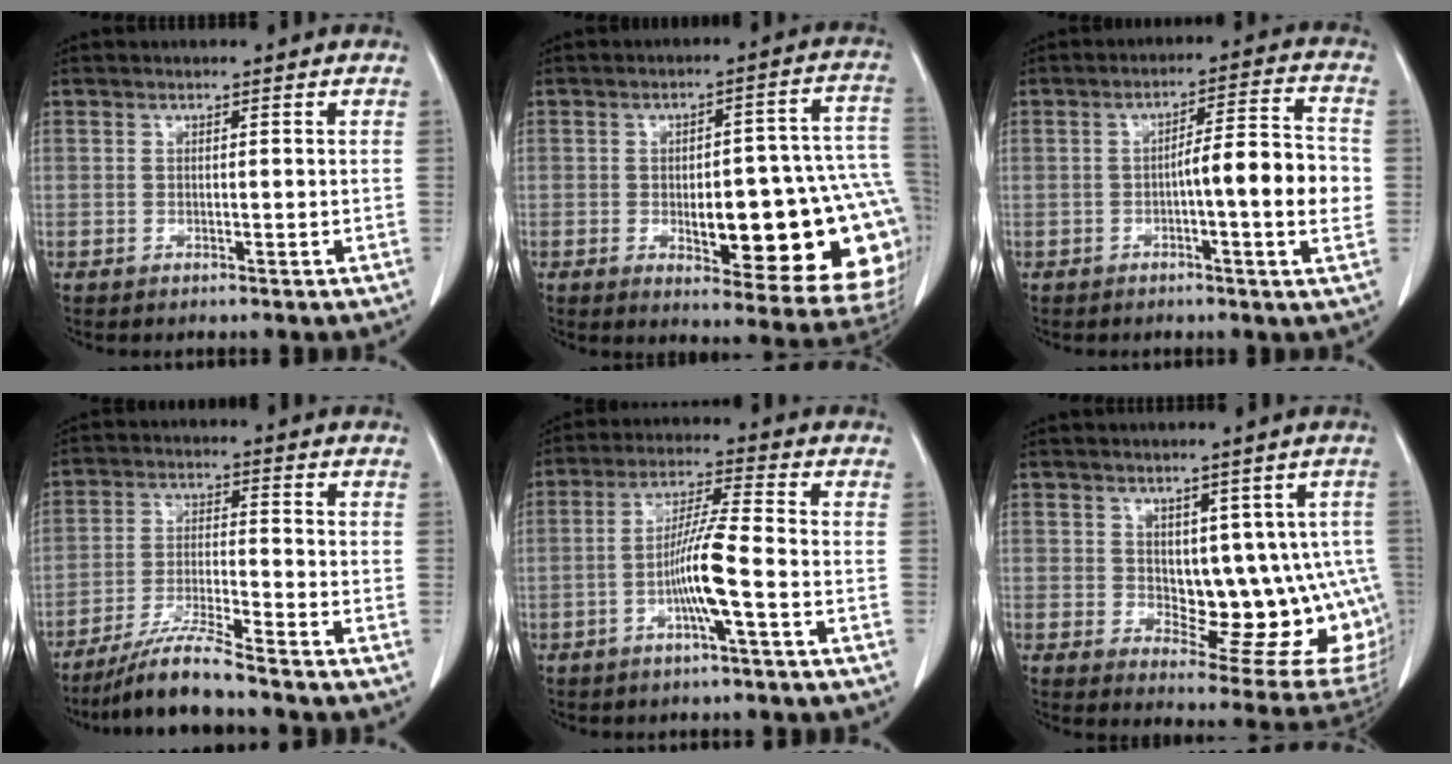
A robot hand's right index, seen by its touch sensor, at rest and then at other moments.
{"total": 22.5, "force": [-4.1, 5.8, 21.3], "torque": [-0.180, 0.026, -0.029]}
{"total": 9.9, "force": [-1.3, 0.6, 9.7], "torque": [-0.136, 0.014, -0.024]}
{"total": 7.6, "force": [-6.6, -1.1, 3.6], "torque": [-0.074, -0.024, -0.125]}
{"total": 7.8, "force": [-2.4, -0.3, 7.4], "torque": [-0.147, 0.003, -0.047]}
{"total": 13.9, "force": [0.6, 6.8, 12.1], "torque": [-0.122, 0.004, 0.027]}